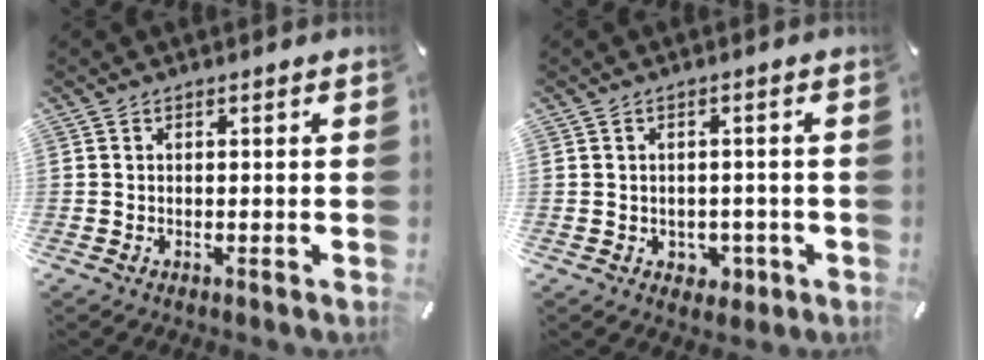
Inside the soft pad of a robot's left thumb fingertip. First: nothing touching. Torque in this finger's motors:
{"motor_torque": [0.00, 0.00, 0.17, 0.16, 0.00]}